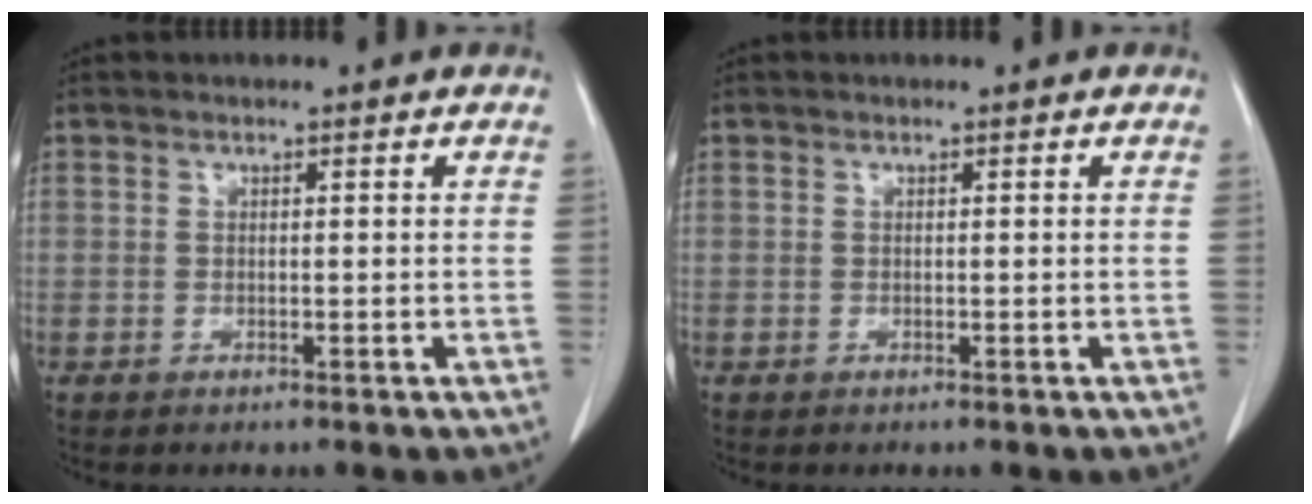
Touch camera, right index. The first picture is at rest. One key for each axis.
{"total": 0.0}